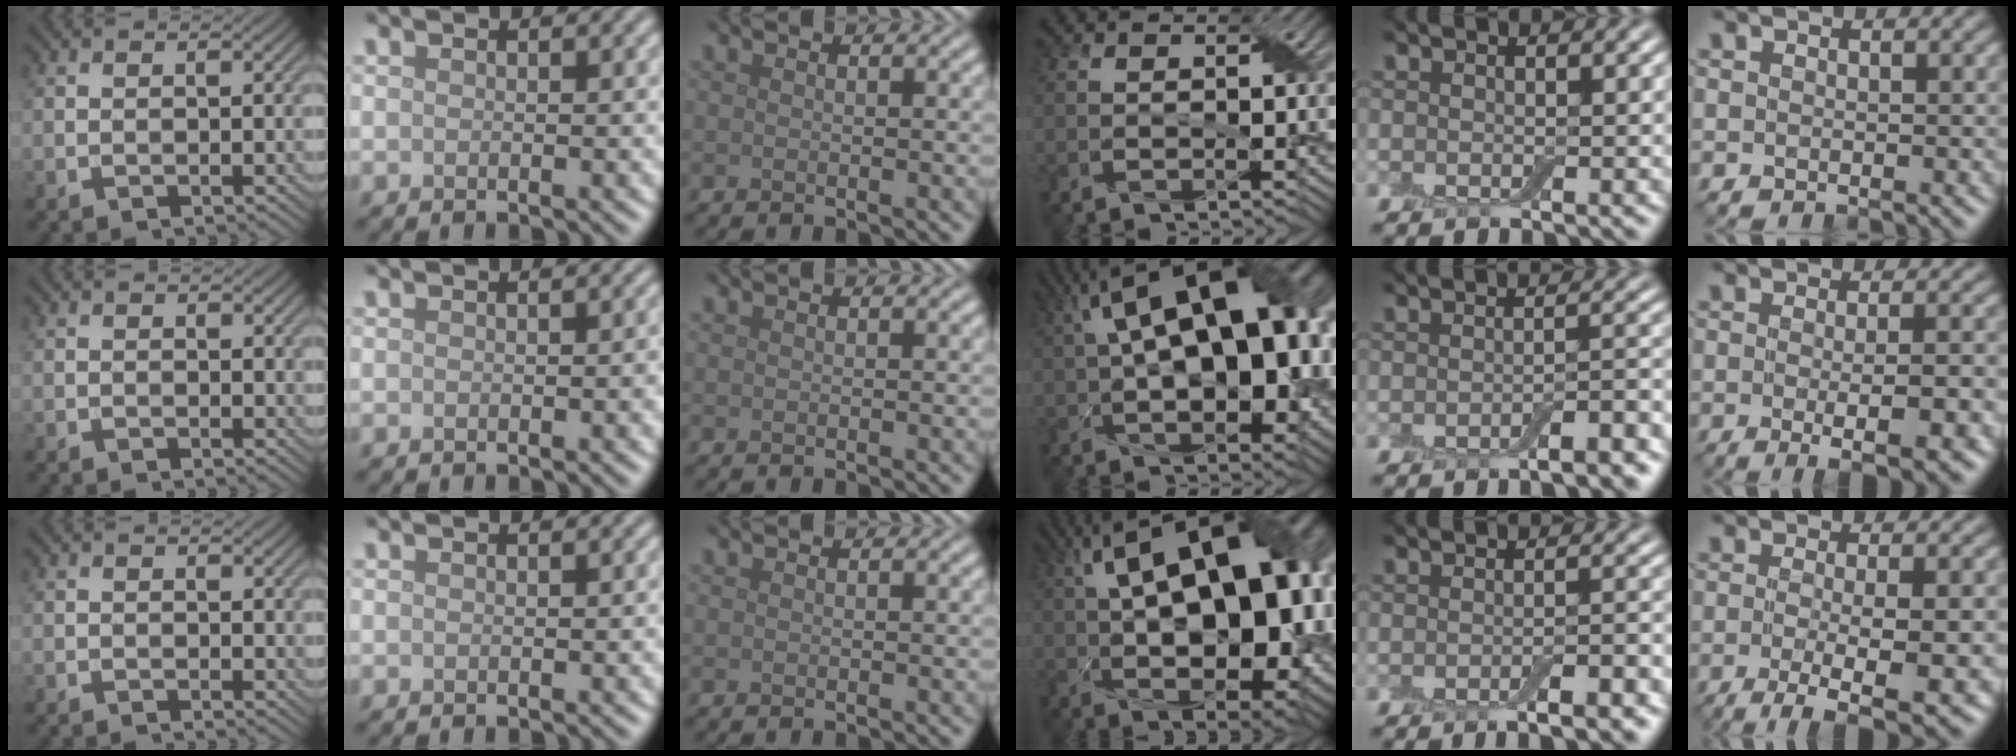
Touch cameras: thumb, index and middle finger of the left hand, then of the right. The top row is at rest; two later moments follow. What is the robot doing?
{"motion": "wrap", "object": "adhesive wrap"}